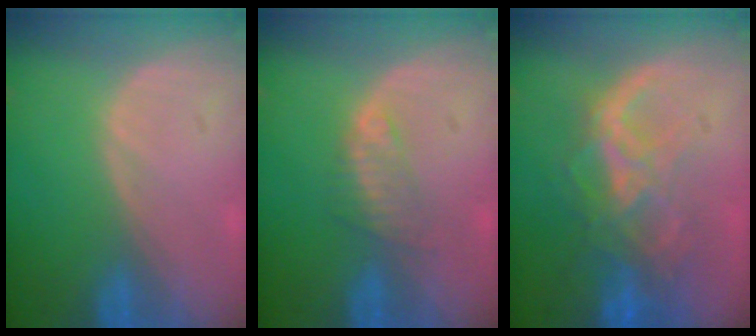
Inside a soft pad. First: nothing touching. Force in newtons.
{"total": 2.5, "press": 2.4, "slide": 0.3}
{"total": 8.9, "press": 7.6, "slide": 4.7}